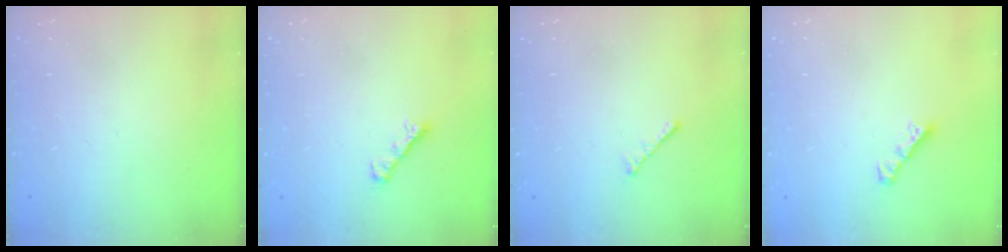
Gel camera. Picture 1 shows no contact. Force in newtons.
{"total": 1.9, "press": 1.8, "slide": 0.6}
{"total": 1.9, "press": 1.8, "slide": 0.5}
{"total": 3.0, "press": 3.0, "slide": 0.3}